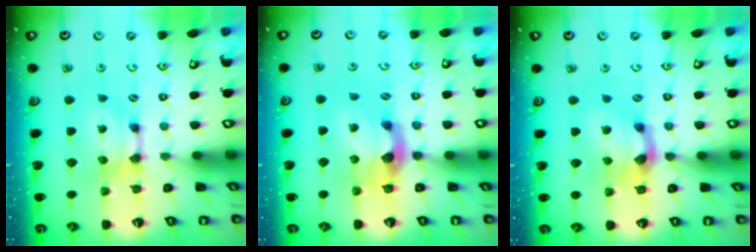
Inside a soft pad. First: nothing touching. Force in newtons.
{"total": 3.8, "press": 3.4, "slide": 1.6}
{"total": 2.1, "press": 1.3, "slide": 1.7}